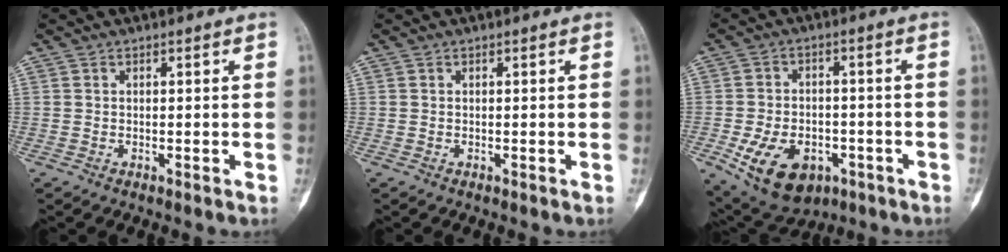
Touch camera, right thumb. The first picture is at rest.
{"total": 0.0}
{"total": 13.8, "force": [-5.4, 9.2, 8.8], "torque": [-0.138, 0.017, -0.071]}